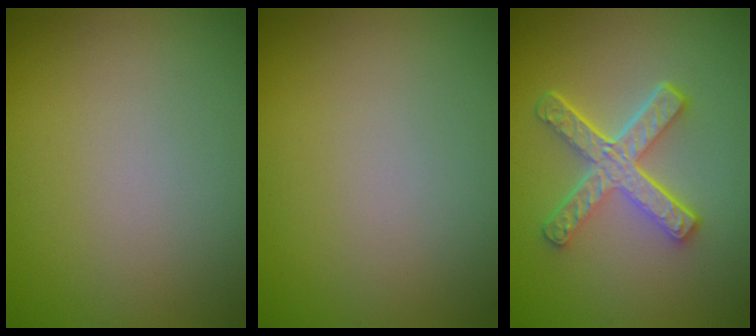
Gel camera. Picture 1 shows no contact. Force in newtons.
{"total": 0.0}
{"total": 5.2, "press": 3.7, "slide": 3.6}